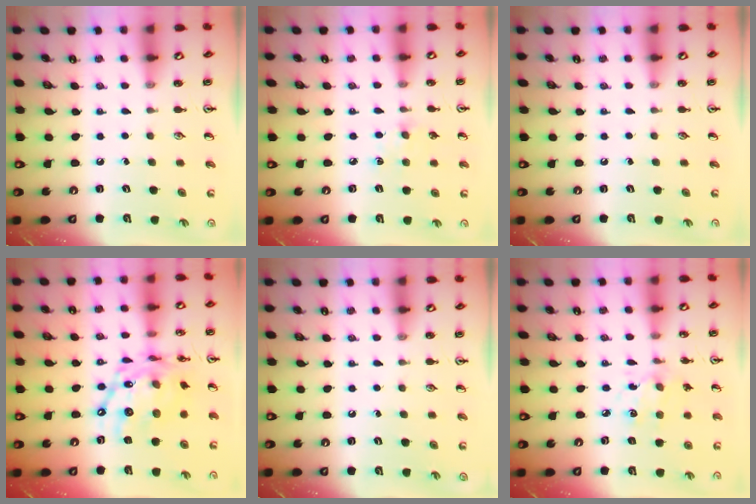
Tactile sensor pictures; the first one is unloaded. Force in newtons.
{"total": 5.6, "press": 5.5, "slide": 0.9}
{"total": 0.0}
{"total": 17.3, "press": 17.2, "slide": 1.3}
{"total": 0.0}
{"total": 3.3, "press": 3.1, "slide": 1.1}